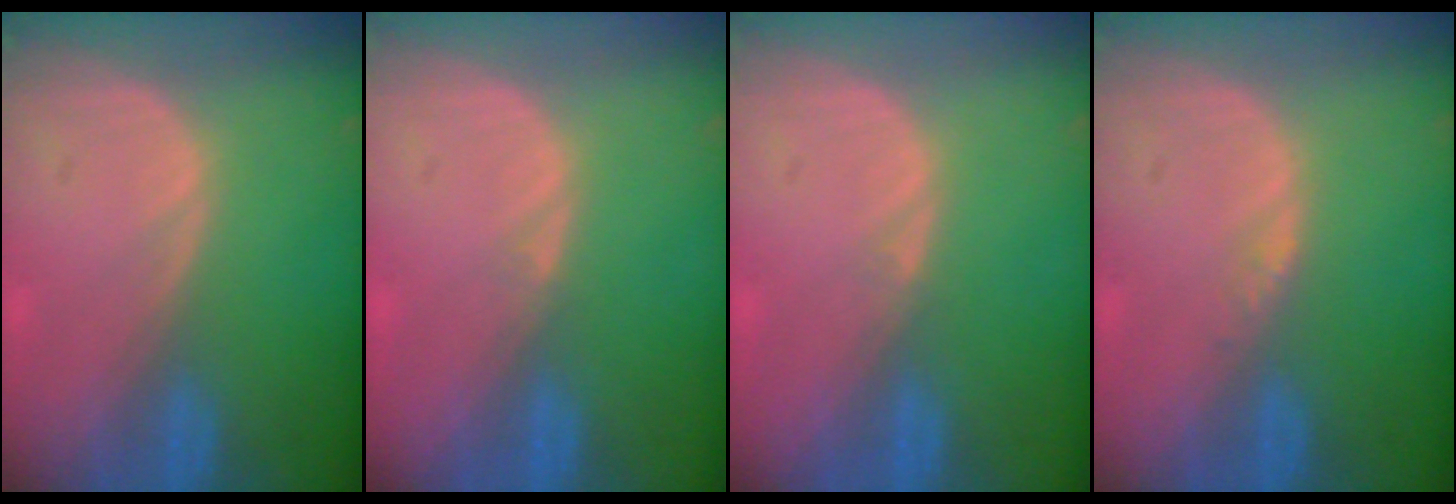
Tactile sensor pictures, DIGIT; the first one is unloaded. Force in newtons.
{"total": 0.6, "press": 0.4, "slide": 0.5}
{"total": 0.6, "press": 0.4, "slide": 0.5}
{"total": 0.8, "press": 0.8, "slide": 0.1}